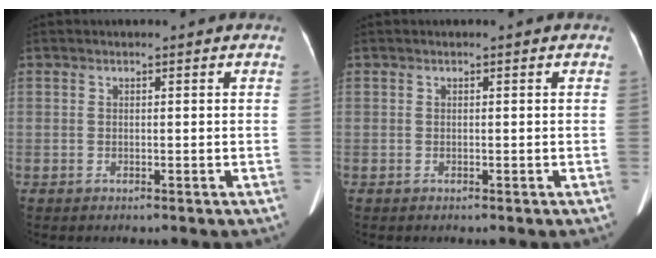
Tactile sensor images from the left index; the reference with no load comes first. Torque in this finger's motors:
{"motor_torque": [-0.06, -0.06, 0.00, 0.00]}